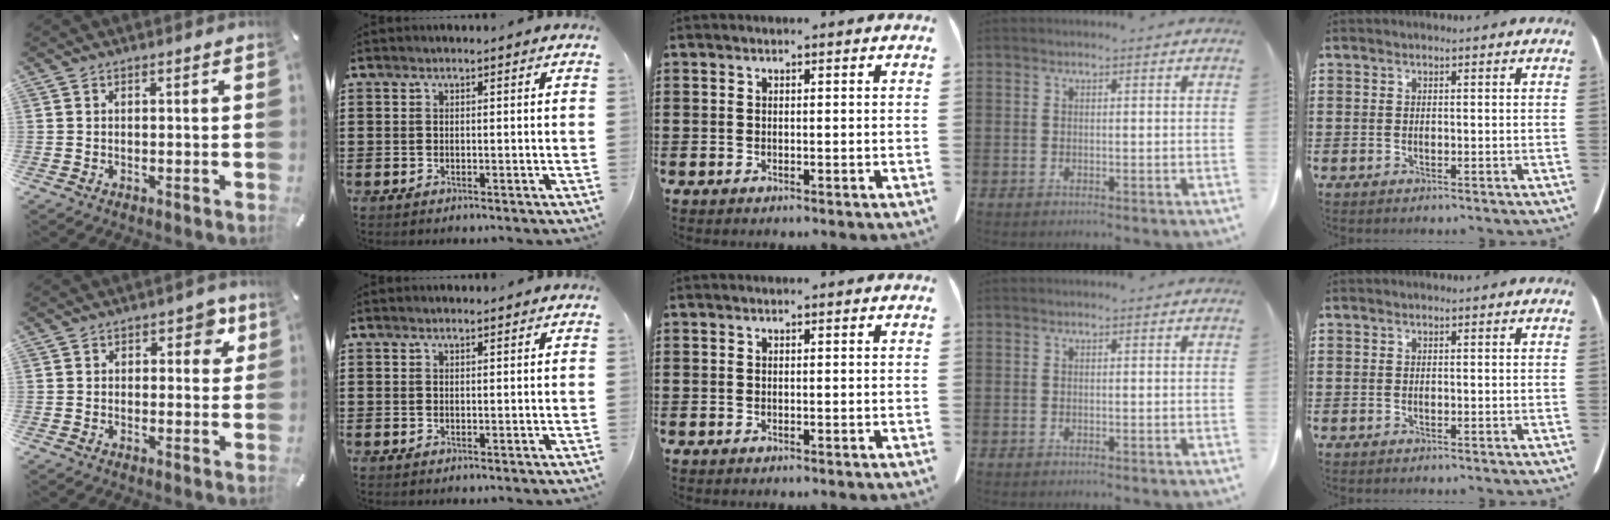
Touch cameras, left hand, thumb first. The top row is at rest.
{"thumb": {"total": 5.7, "force": [2.5, 3.6, 3.6], "torque": [-0.023, -0.006, 0.034]}, "index": {"total": 0.7, "force": [0.6, 0.1, 0.3], "torque": [-0.007, 0.000, 0.012]}}